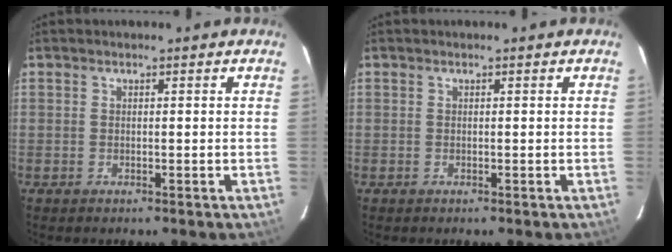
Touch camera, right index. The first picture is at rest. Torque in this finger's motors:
{"motor_torque": [0.00, 0.00, 0.00, 0.00]}